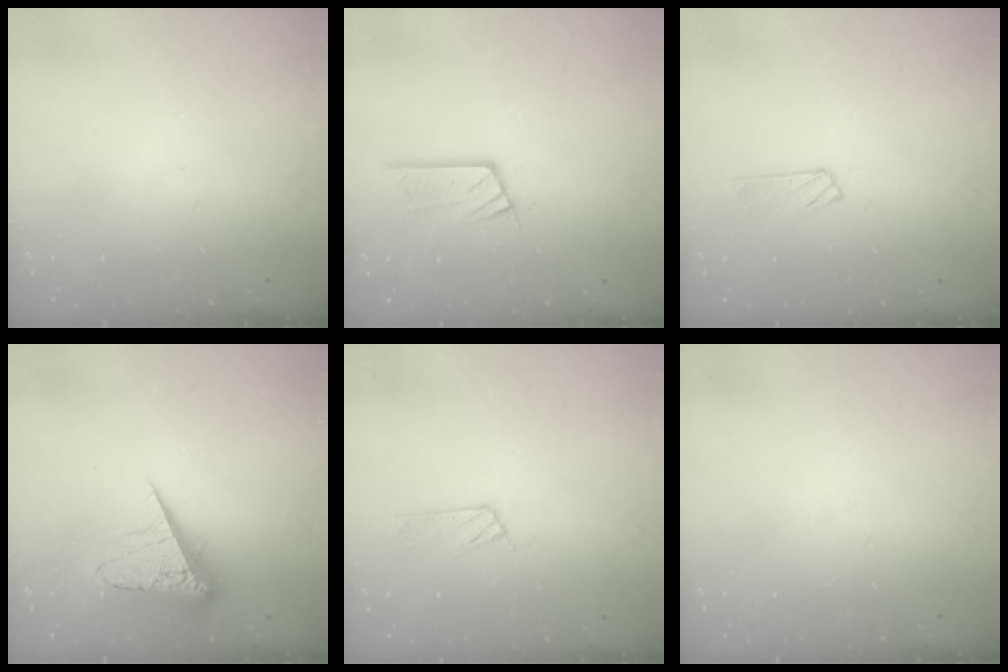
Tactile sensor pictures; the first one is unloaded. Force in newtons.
{"total": 7.4, "press": 7.4, "slide": 0.6}
{"total": 3.7, "press": 3.7, "slide": 0.4}
{"total": 8.8, "press": 8.7, "slide": 0.8}
{"total": 6.1, "press": 6.1, "slide": 0.7}
{"total": 0.0}